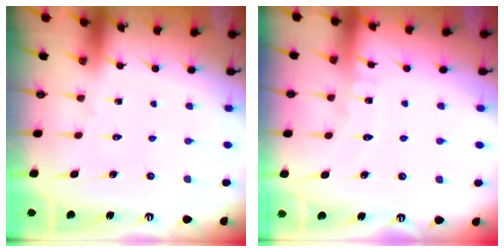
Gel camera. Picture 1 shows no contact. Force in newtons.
{"total": 5.0, "press": 5.0, "slide": 0.3}